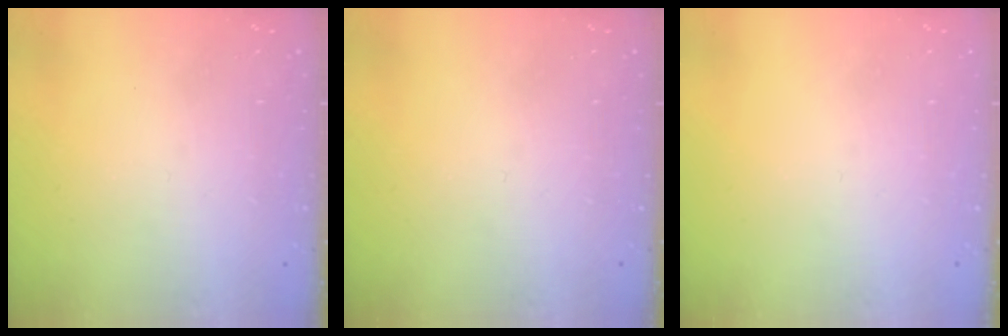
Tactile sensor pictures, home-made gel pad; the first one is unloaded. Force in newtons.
{"total": 0.0}
{"total": 0.0}